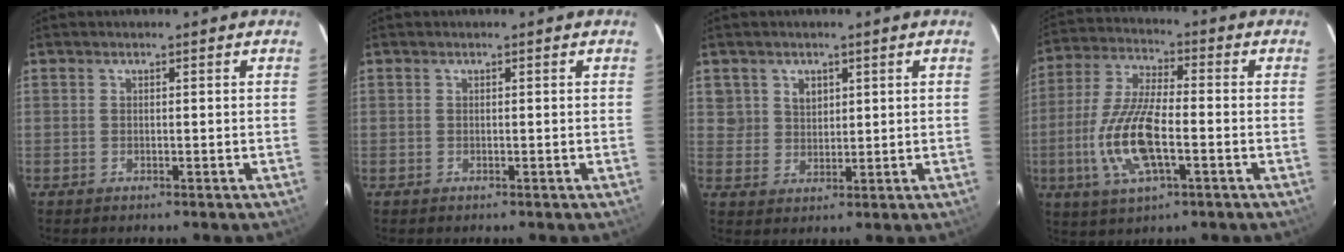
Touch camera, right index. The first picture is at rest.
{"total": 0.0}
{"total": 4.1, "force": [2.0, 3.5, 0.5], "torque": [0.009, 0.018, 0.041]}
{"total": 13.9, "force": [-3.6, 4.6, 12.6], "torque": [-0.267, -0.003, -0.069]}